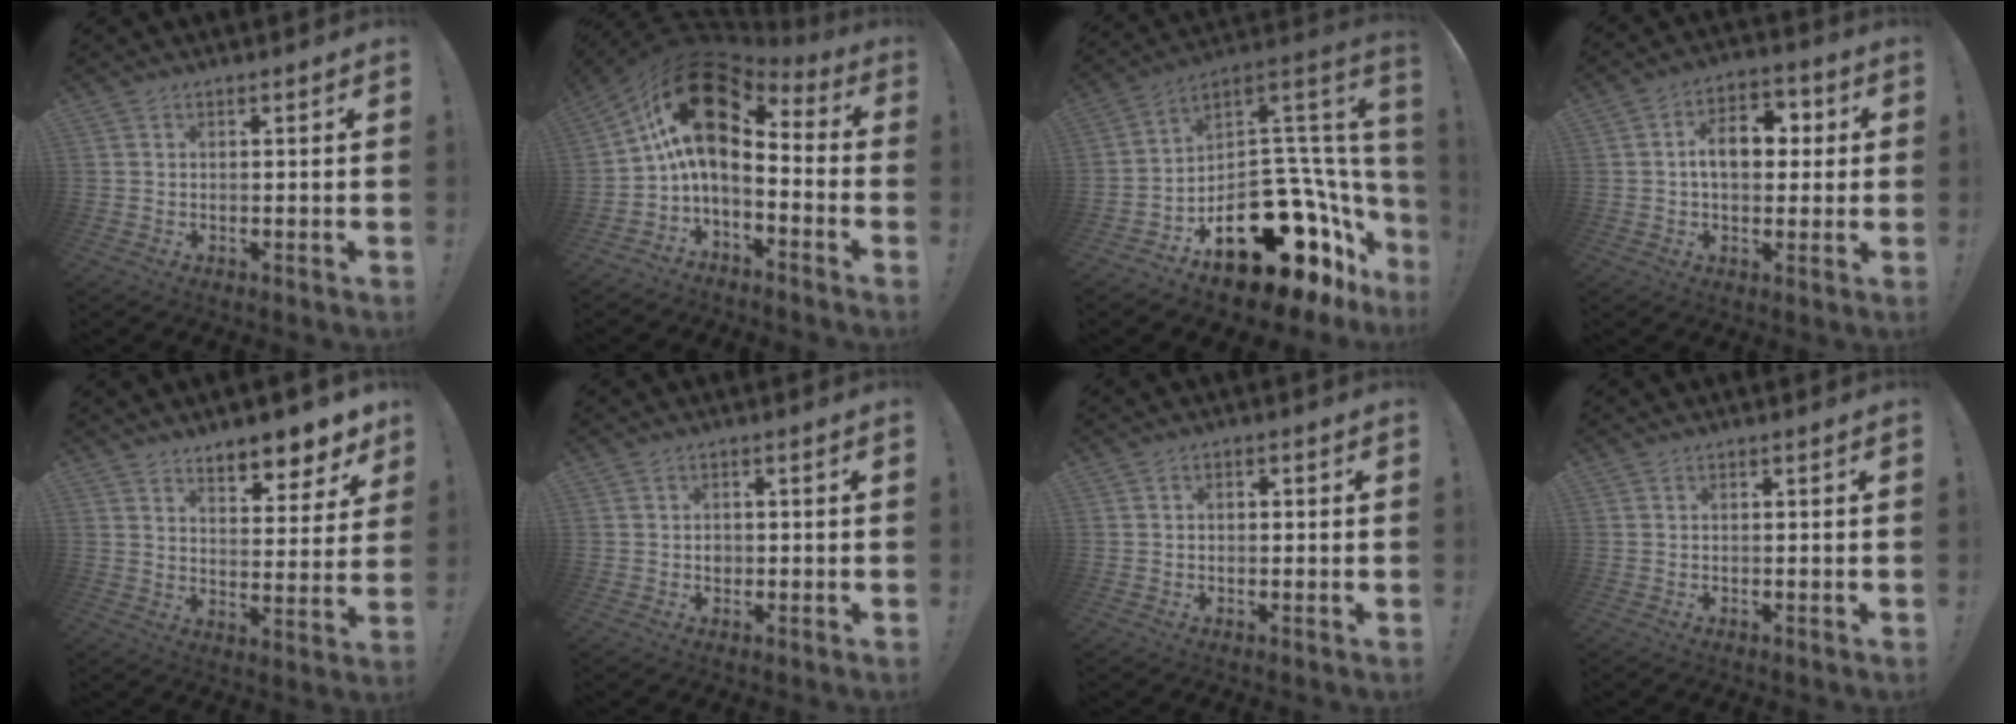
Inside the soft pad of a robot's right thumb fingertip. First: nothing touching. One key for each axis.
{"total": 16.4, "fx": 4.8, "fy": 8.5, "fz": 13.2, "tx": -0.235, "ty": -0.028, "tz": 0.089}
{"total": 24.4, "fx": -11.2, "fy": 14.0, "fz": 16.5, "tx": -0.180, "ty": 0.036, "tz": -0.145}
{"total": 11.1, "fx": 1.3, "fy": 7.4, "fz": 8.2, "tx": -0.107, "ty": 0.008, "tz": 0.023}
{"total": 8.7, "fx": 7.5, "fy": 2.7, "fz": 3.5, "tx": -0.032, "ty": -0.071, "tz": 0.131}
{"total": 1.7, "fx": -0.3, "fy": 1.6, "fz": 0.6, "tx": -0.007, "ty": 0.002, "tz": -0.007}
{"total": 1.2, "fx": -0.6, "fy": 0.9, "fz": 0.4, "tx": 0.002, "ty": 0.001, "tz": -0.014}
{"total": 0.0}